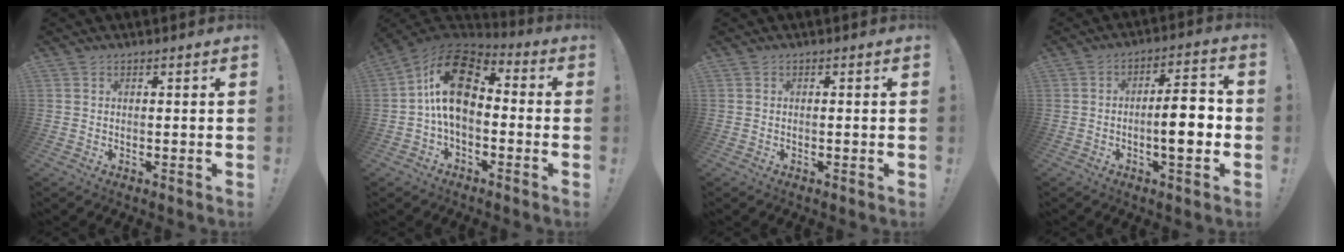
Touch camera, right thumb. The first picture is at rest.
{"total": 17.5, "force": [1.9, 11.0, 13.5], "torque": [-0.240, 0.013, 0.035]}
{"total": 0.5, "force": [-0.3, -0.1, 0.3], "torque": [-0.005, -0.001, -0.006]}
{"total": 10.8, "force": [-2.1, 3.0, 10.2], "torque": [-0.142, 0.007, -0.039]}